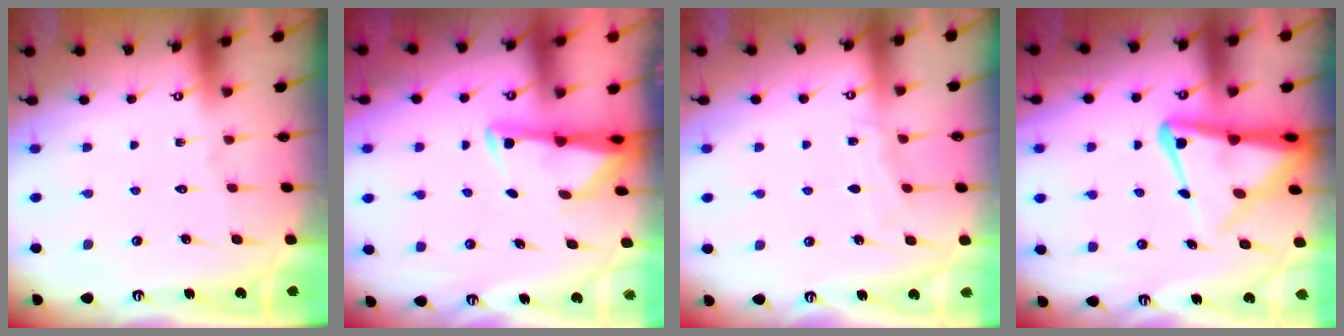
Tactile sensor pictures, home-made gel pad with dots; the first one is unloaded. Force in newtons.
{"total": 3.0, "press": 2.9, "slide": 0.5}
{"total": 4.0, "press": 3.9, "slide": 0.5}
{"total": 10.4, "press": 10.3, "slide": 1.0}